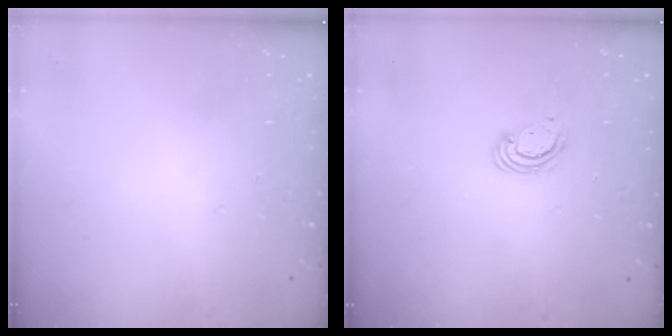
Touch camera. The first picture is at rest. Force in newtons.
{"total": 2.5, "press": 2.5, "slide": 0.2}